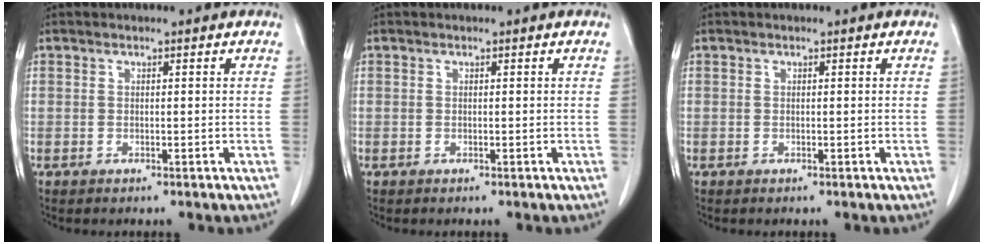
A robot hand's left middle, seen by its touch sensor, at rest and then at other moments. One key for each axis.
{"total": 0.0}
{"total": 0.0}